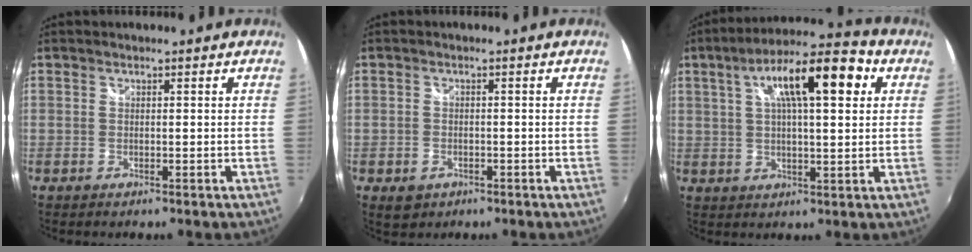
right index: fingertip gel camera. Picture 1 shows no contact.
{"total": 3.5, "force": [-1.7, 2.8, 1.4], "torque": [-0.032, -0.003, -0.021]}
{"total": 15.6, "force": [5.4, 4.7, 13.8], "torque": [-0.233, 0.033, 0.077]}